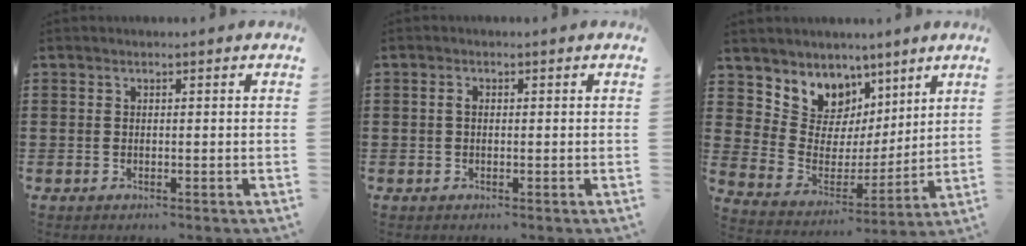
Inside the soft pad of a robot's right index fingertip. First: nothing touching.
{"total": 1.1, "force": [0.0, 0.6, 0.9], "torque": [-0.018, 0.004, -0.002]}
{"total": 7.7, "force": [5.5, 5.4, 0.0], "torque": [-0.043, -0.067, 0.100]}